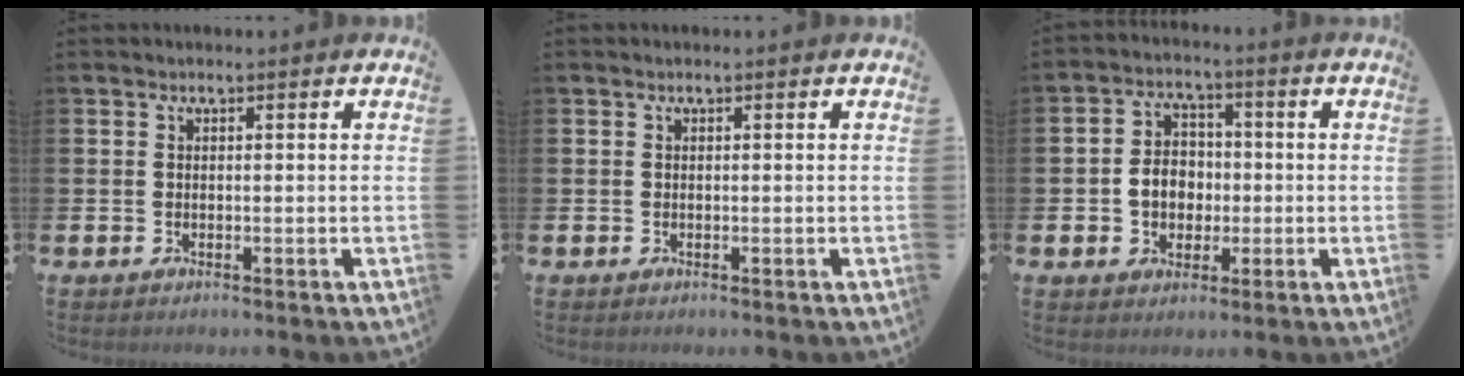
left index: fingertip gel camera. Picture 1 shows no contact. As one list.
[{"total": 0.0}, {"total": 5.3, "force": [-0.6, 4.5, 2.8], "torque": [-0.042, 0.006, -0.019]}]